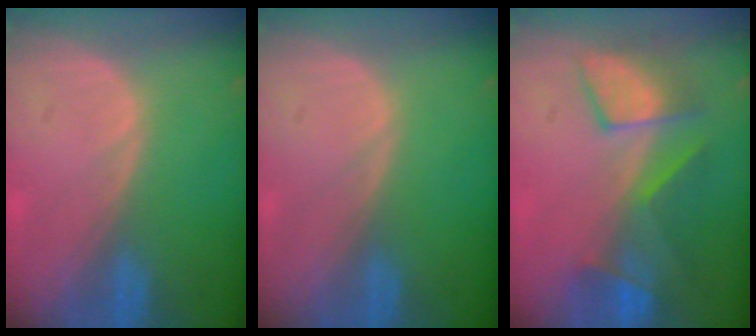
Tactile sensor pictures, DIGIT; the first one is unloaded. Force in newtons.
{"total": 0.0}
{"total": 7.8, "press": 7.6, "slide": 1.9}